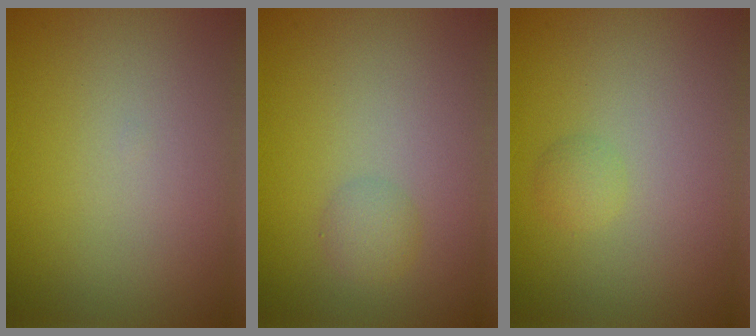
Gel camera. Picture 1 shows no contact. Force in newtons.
{"total": 1.4, "press": 1.4, "slide": 0.0}
{"total": 0.9, "press": 0.8, "slide": 0.1}